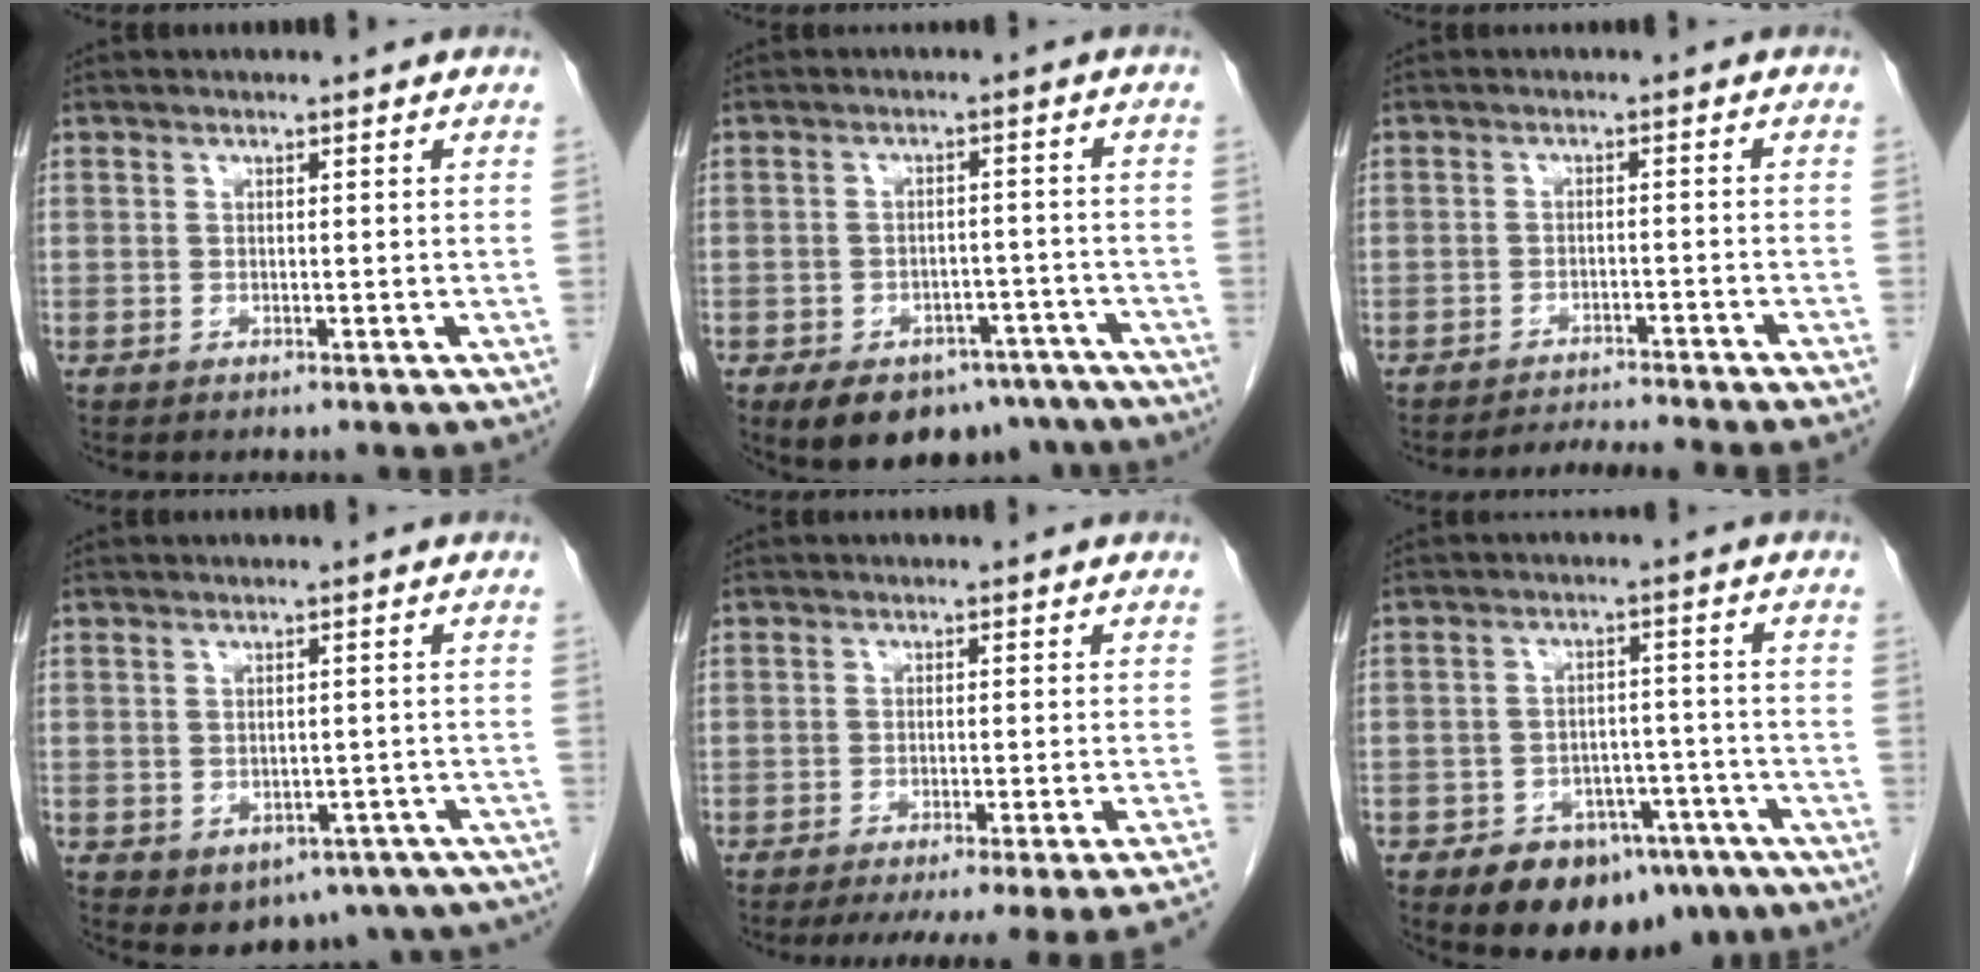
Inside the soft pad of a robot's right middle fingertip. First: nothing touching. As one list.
[{"total": 12.6, "force": [-8.8, 7.3, 5.4], "torque": [-0.073, 0.013, -0.116]}, {"total": 5.7, "force": [-5.3, -1.5, 1.4], "torque": [-0.016, -0.005, -0.079]}, {"total": 11.8, "force": [-7.7, 7.8, 4.5], "torque": [-0.059, 0.006, -0.082]}, {"total": 17.8, "force": [-16.1, -1.7, 7.5], "torque": [-0.057, -0.032, -0.202]}, {"total": 12.3, "force": [-8.6, 7.0, 5.4], "torque": [-0.051, 0.026, -0.121]}]